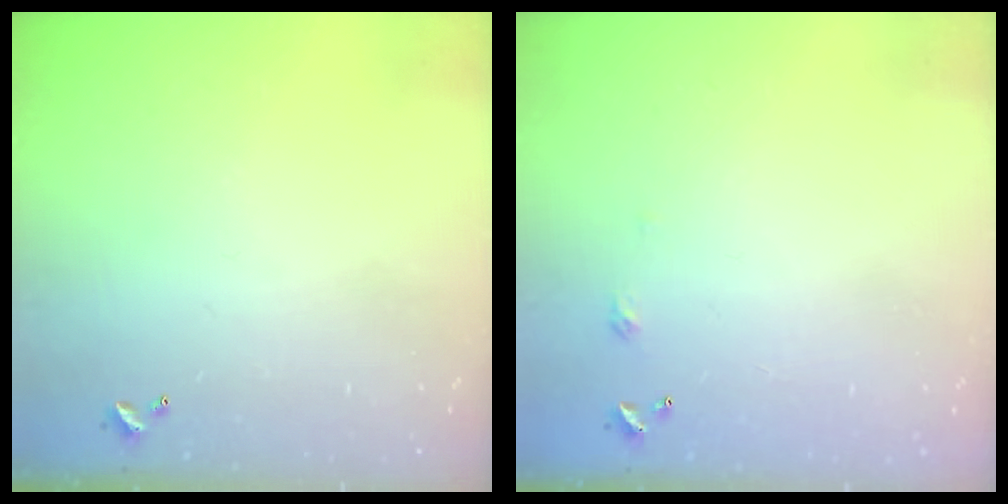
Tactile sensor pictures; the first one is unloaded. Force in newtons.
{"total": 2.7, "press": 2.6, "slide": 0.4}